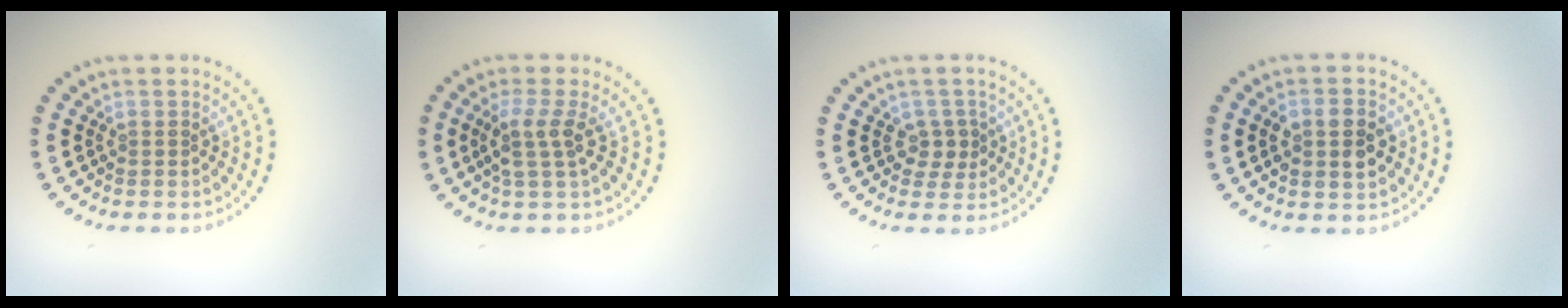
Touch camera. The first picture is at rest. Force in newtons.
{"total": 2.6, "press": 2.0, "slide": 1.7}
{"total": 1.8, "press": 1.6, "slide": 0.9}
{"total": 3.0, "press": 3.0, "slide": 0.3}